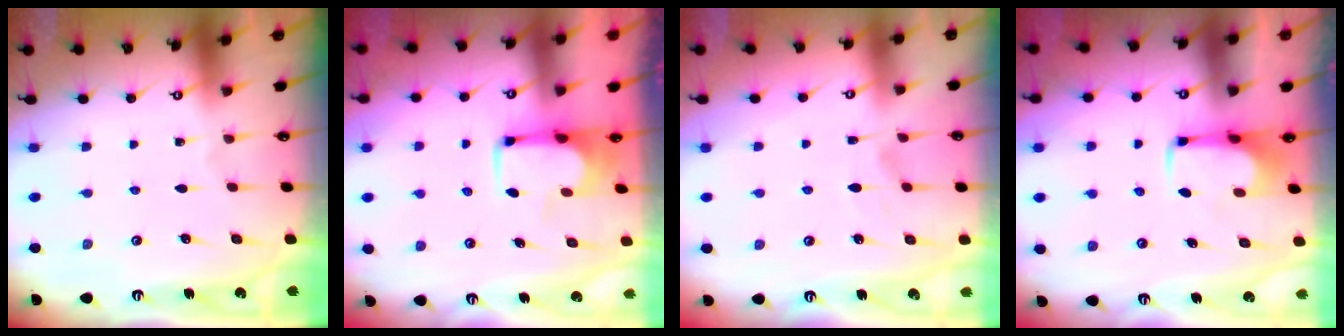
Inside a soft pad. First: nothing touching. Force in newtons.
{"total": 3.5, "press": 3.4, "slide": 0.4}
{"total": 2.3, "press": 2.0, "slide": 1.2}
{"total": 2.0, "press": 2.0, "slide": 0.2}